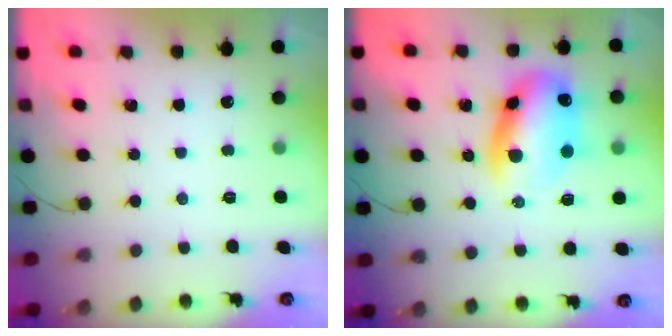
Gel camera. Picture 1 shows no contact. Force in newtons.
{"total": 13.5, "press": 13.1, "slide": 3.3}